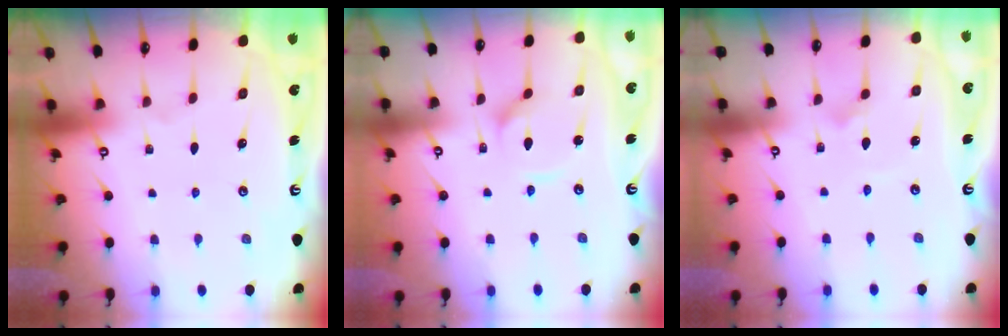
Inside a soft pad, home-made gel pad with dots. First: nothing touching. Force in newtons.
{"total": 4.6, "press": 4.6, "slide": 0.4}
{"total": 1.5, "press": 1.5, "slide": 0.0}